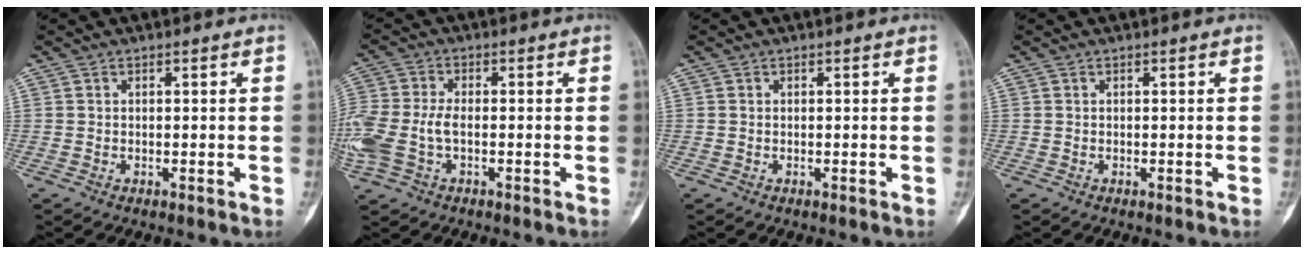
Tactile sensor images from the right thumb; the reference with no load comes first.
{"total": 11.0, "force": [-2.0, 6.7, 8.5], "torque": [-0.228, 0.013, -0.035]}
{"total": 0.0}
{"total": 0.0}